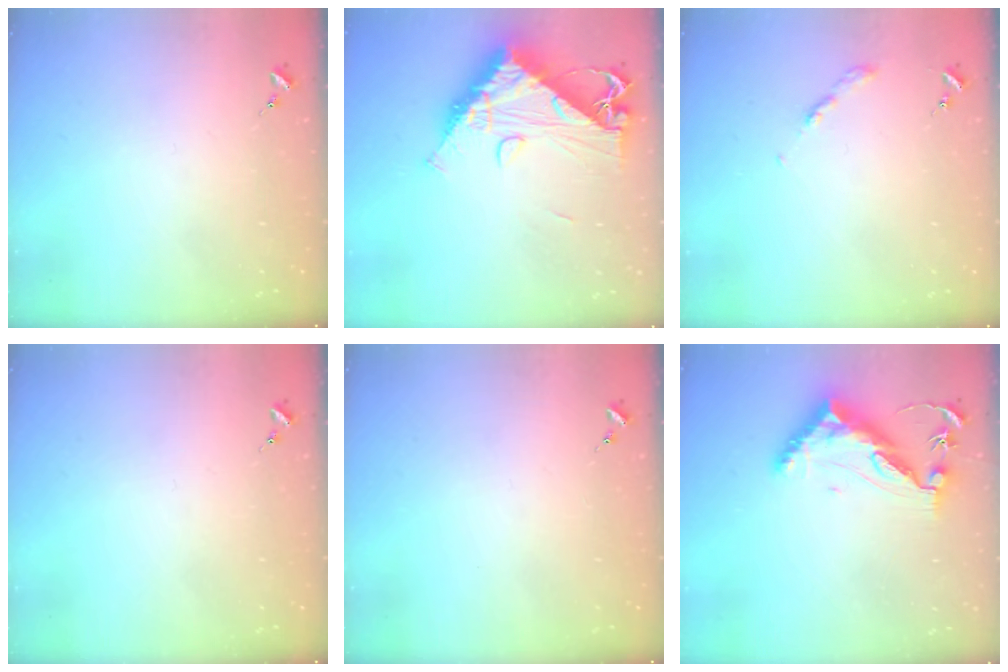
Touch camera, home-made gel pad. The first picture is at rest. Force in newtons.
{"total": 15.5, "press": 15.5, "slide": 1.5}
{"total": 2.7, "press": 2.6, "slide": 0.3}
{"total": 0.0}
{"total": 0.0}
{"total": 11.5, "press": 11.4, "slide": 0.7}